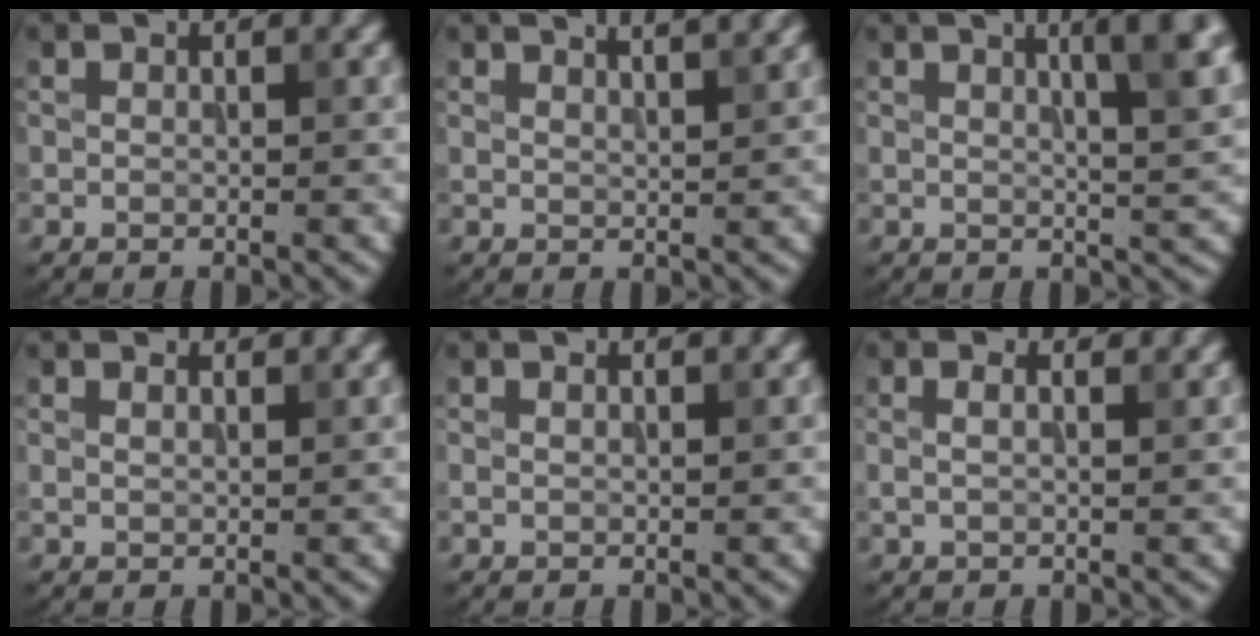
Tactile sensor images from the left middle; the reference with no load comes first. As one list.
[{"total": 4.9, "force": [3.7, 1.7, 2.6], "torque": [0.000, 0.033, 0.016]}, {"total": 5.9, "force": [2.4, 1.4, 5.2], "torque": [-0.048, 0.012, 0.029]}, {"total": 2.2, "force": [2.0, 0.6, 0.9], "torque": [-0.013, 0.002, 0.016]}, {"total": 1.8, "force": [1.4, 0.6, 1.0], "torque": [-0.009, -0.002, 0.002]}, {"total": 3.2, "force": [1.8, 1.4, 2.2], "torque": [-0.020, 0.012, -0.001]}]